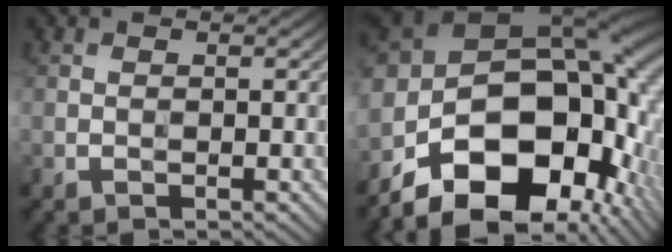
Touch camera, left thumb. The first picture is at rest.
{"total": 21.5, "force": [-7.7, 13.2, 15.1], "torque": [-0.282, -0.038, -0.105]}